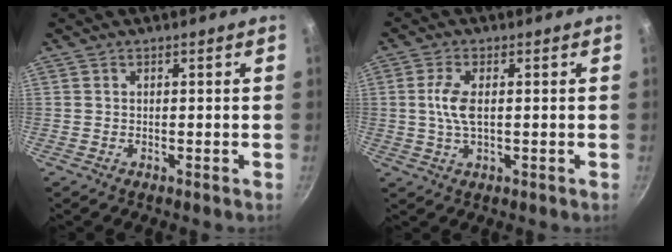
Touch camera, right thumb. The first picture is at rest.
{"total": 5.3, "force": [0.4, 2.3, 4.7], "torque": [-0.105, 0.003, 0.006]}